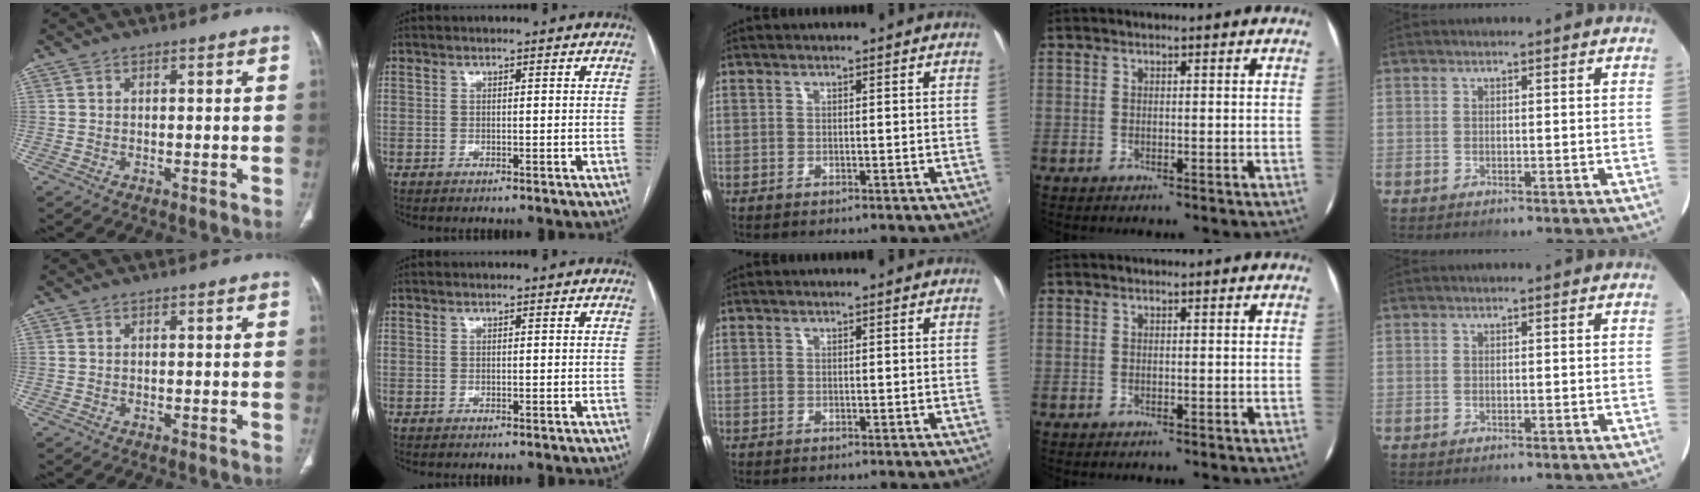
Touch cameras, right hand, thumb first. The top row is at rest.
{}